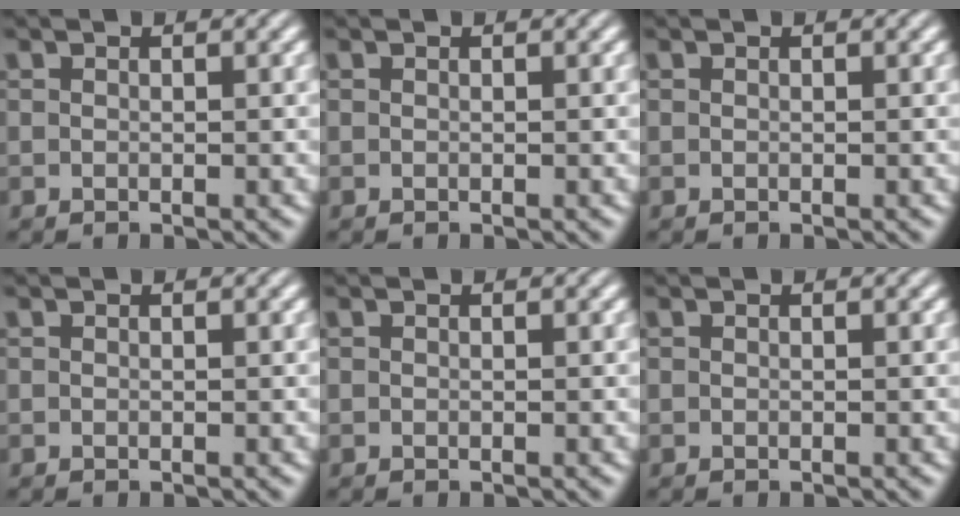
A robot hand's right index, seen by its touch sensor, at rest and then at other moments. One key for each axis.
{"total": 0.0}
{"total": 0.0}
{"total": 0.0}
{"total": 0.0}
{"total": 0.0}